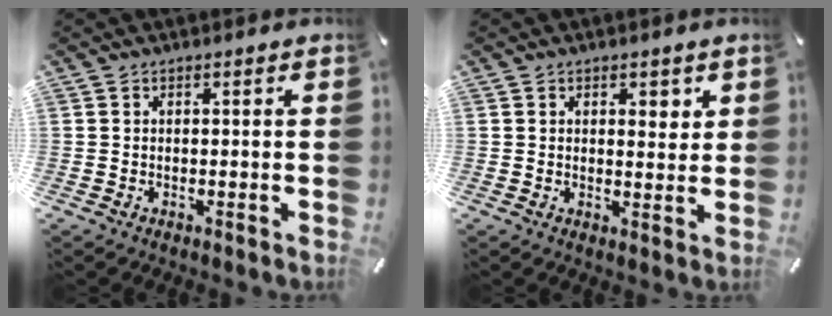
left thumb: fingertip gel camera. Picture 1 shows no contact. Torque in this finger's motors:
{"motor_torque": [0.48, 0.11, 0.06, -0.14, 0.05]}